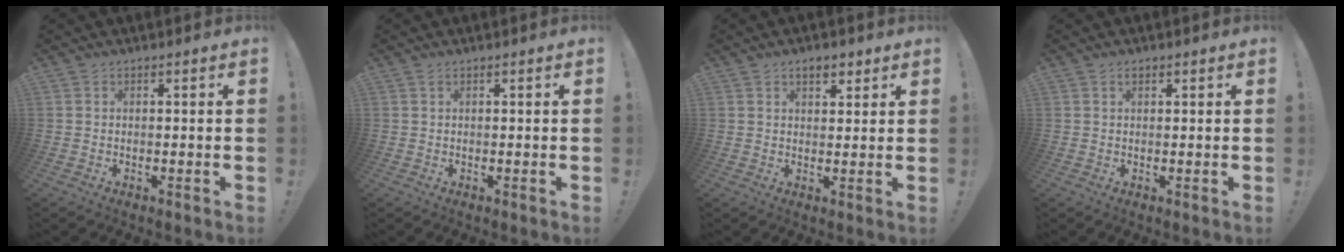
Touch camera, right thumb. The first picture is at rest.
{"total": 0.5, "force": [0.2, 0.0, 0.5], "torque": [-0.002, -0.002, 0.002]}
{"total": 4.2, "force": [2.7, 2.2, 2.4], "torque": [-0.025, -0.010, 0.045]}
{"total": 0.9, "force": [0.6, 0.5, 0.5], "torque": [-0.006, -0.001, 0.009]}